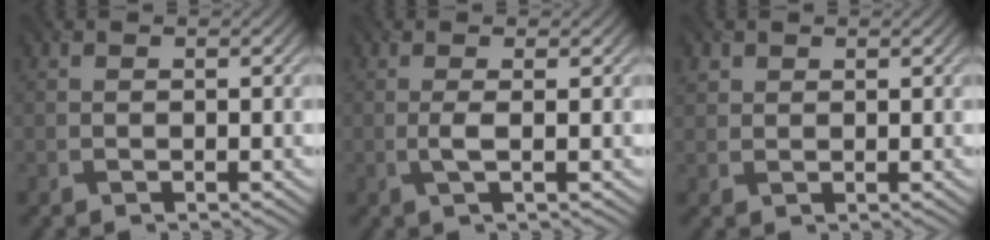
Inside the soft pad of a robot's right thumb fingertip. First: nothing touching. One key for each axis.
{"total": 1.7, "fx": -0.1, "fy": 0.2, "fz": 1.7, "tx": -0.039, "ty": 0.003, "tz": -0.007}
{"total": 1.3, "fx": 0.9, "fy": 0.9, "fz": 0.1, "tx": -0.001, "ty": 0.002, "tz": 0.022}